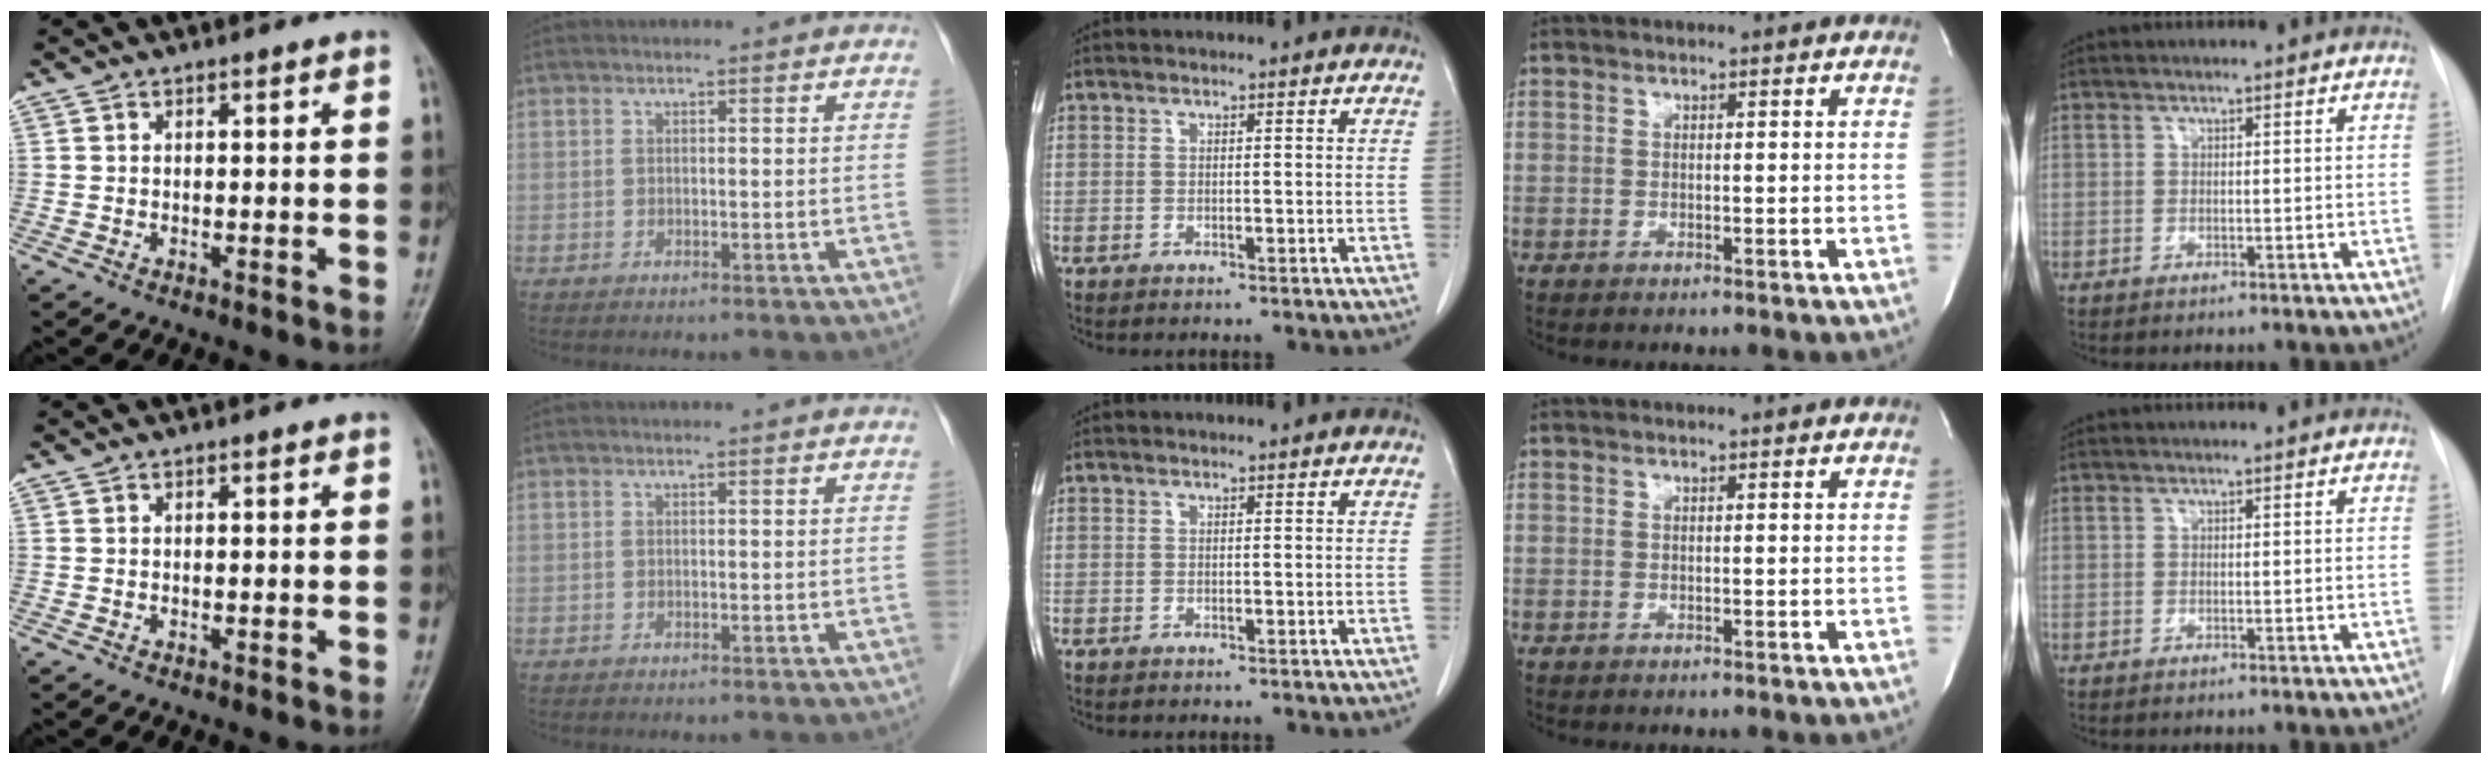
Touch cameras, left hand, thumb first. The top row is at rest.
{}